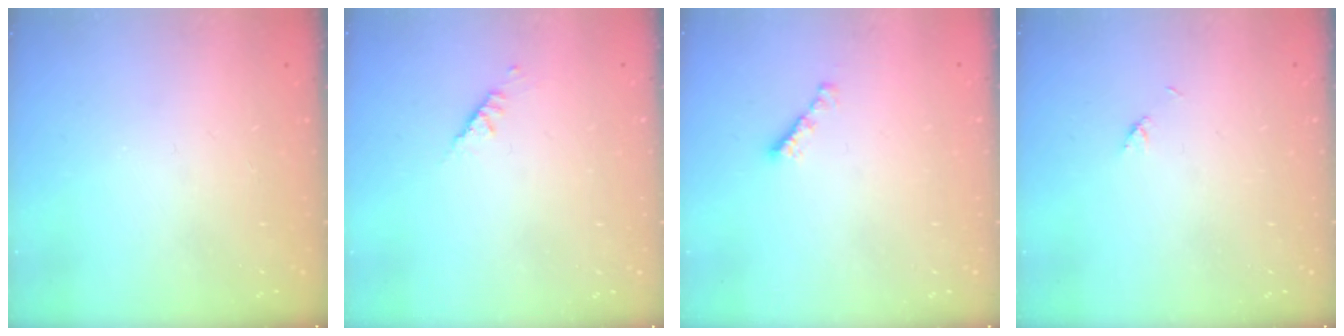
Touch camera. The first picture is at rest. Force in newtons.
{"total": 2.5, "press": 2.4, "slide": 0.7}
{"total": 2.3, "press": 2.2, "slide": 0.4}
{"total": 2.1, "press": 2.1, "slide": 0.3}